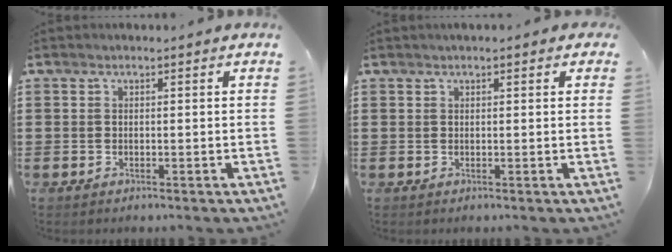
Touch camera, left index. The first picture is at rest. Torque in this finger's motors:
{"motor_torque": [1.17, -0.97, 0.56, 0.12]}